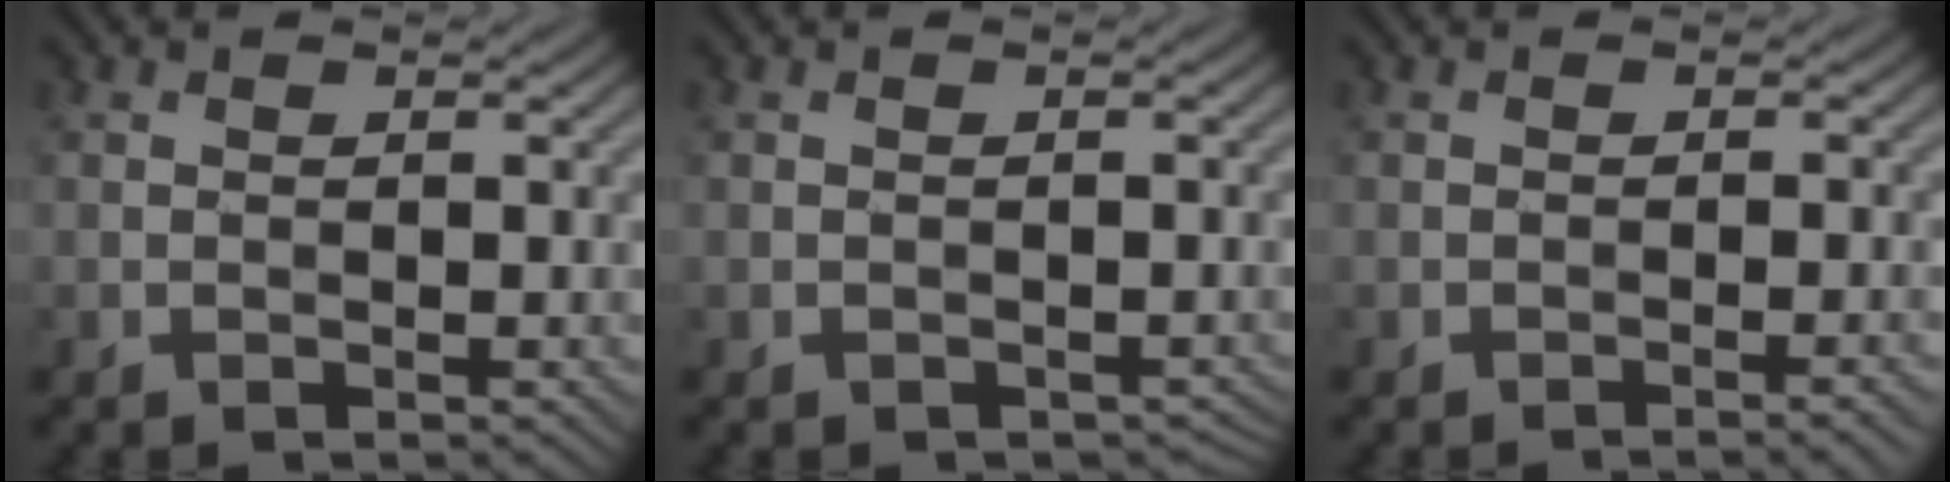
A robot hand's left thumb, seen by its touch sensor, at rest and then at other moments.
{"total": 0.5, "force": [-0.5, 0.1, -0.1], "torque": [0.002, -0.001, -0.008]}
{"total": 1.0, "force": [-0.8, -0.6, 0.2], "torque": [-0.006, 0.004, -0.018]}